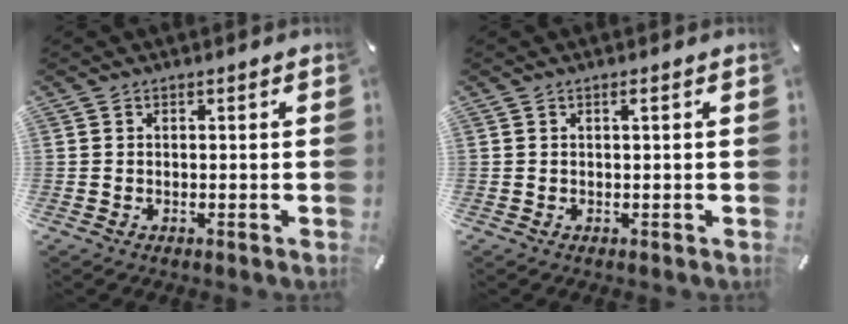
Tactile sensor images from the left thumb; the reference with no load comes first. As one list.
[{"total": 0.7, "force": [0.2, 0.0, 0.7], "torque": [-0.013, 0.000, 0.004]}]